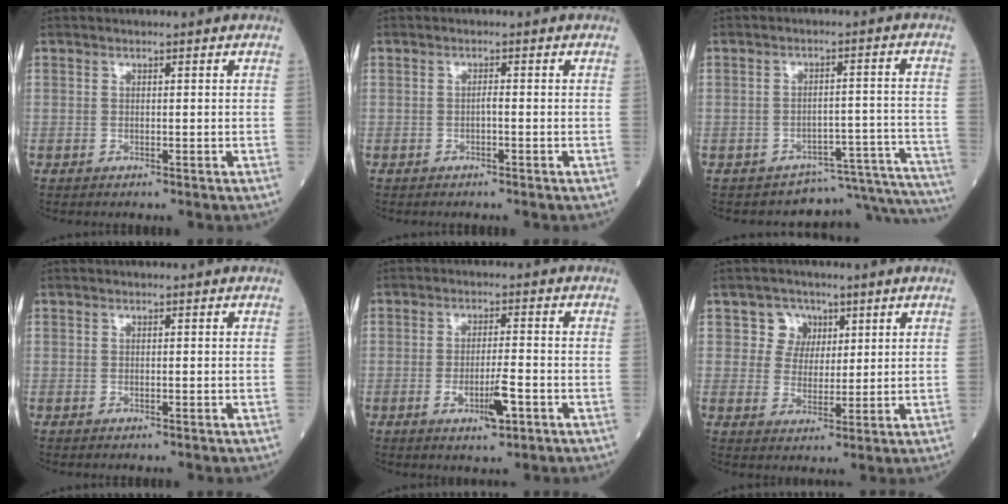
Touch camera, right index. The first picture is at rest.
{"total": 0.7, "force": [-0.3, 0.1, 0.6], "torque": [-0.012, 0.001, -0.007]}
{"total": 13.2, "force": [-13.1, 1.5, -0.6], "torque": [0.043, 0.063, -0.160]}
{"total": 0.0}
{"total": 5.3, "force": [-2.0, 0.8, 4.8], "torque": [-0.085, -0.005, -0.029]}
{"total": 4.7, "force": [2.1, 4.1, 0.5], "torque": [-0.005, 0.008, 0.037]}